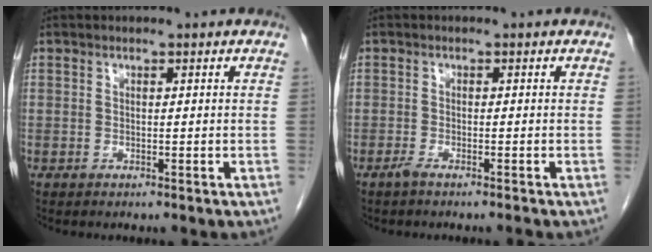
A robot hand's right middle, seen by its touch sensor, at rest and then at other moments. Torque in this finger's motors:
{"motor_torque": [-0.35, 0.01, 0.02, -0.01]}